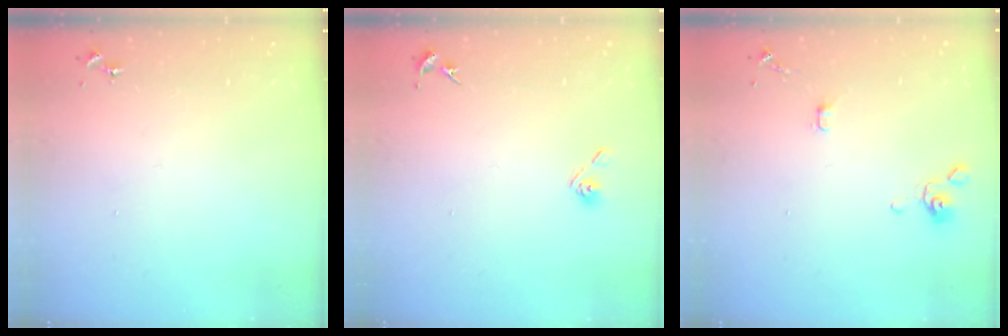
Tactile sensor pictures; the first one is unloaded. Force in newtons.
{"total": 4.4, "press": 3.9, "slide": 2.0}
{"total": 5.5, "press": 5.4, "slide": 0.8}